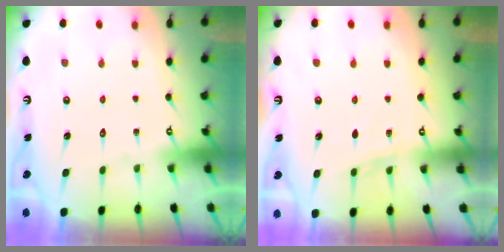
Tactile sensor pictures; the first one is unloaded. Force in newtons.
{"total": 4.9, "press": 4.9, "slide": 0.5}